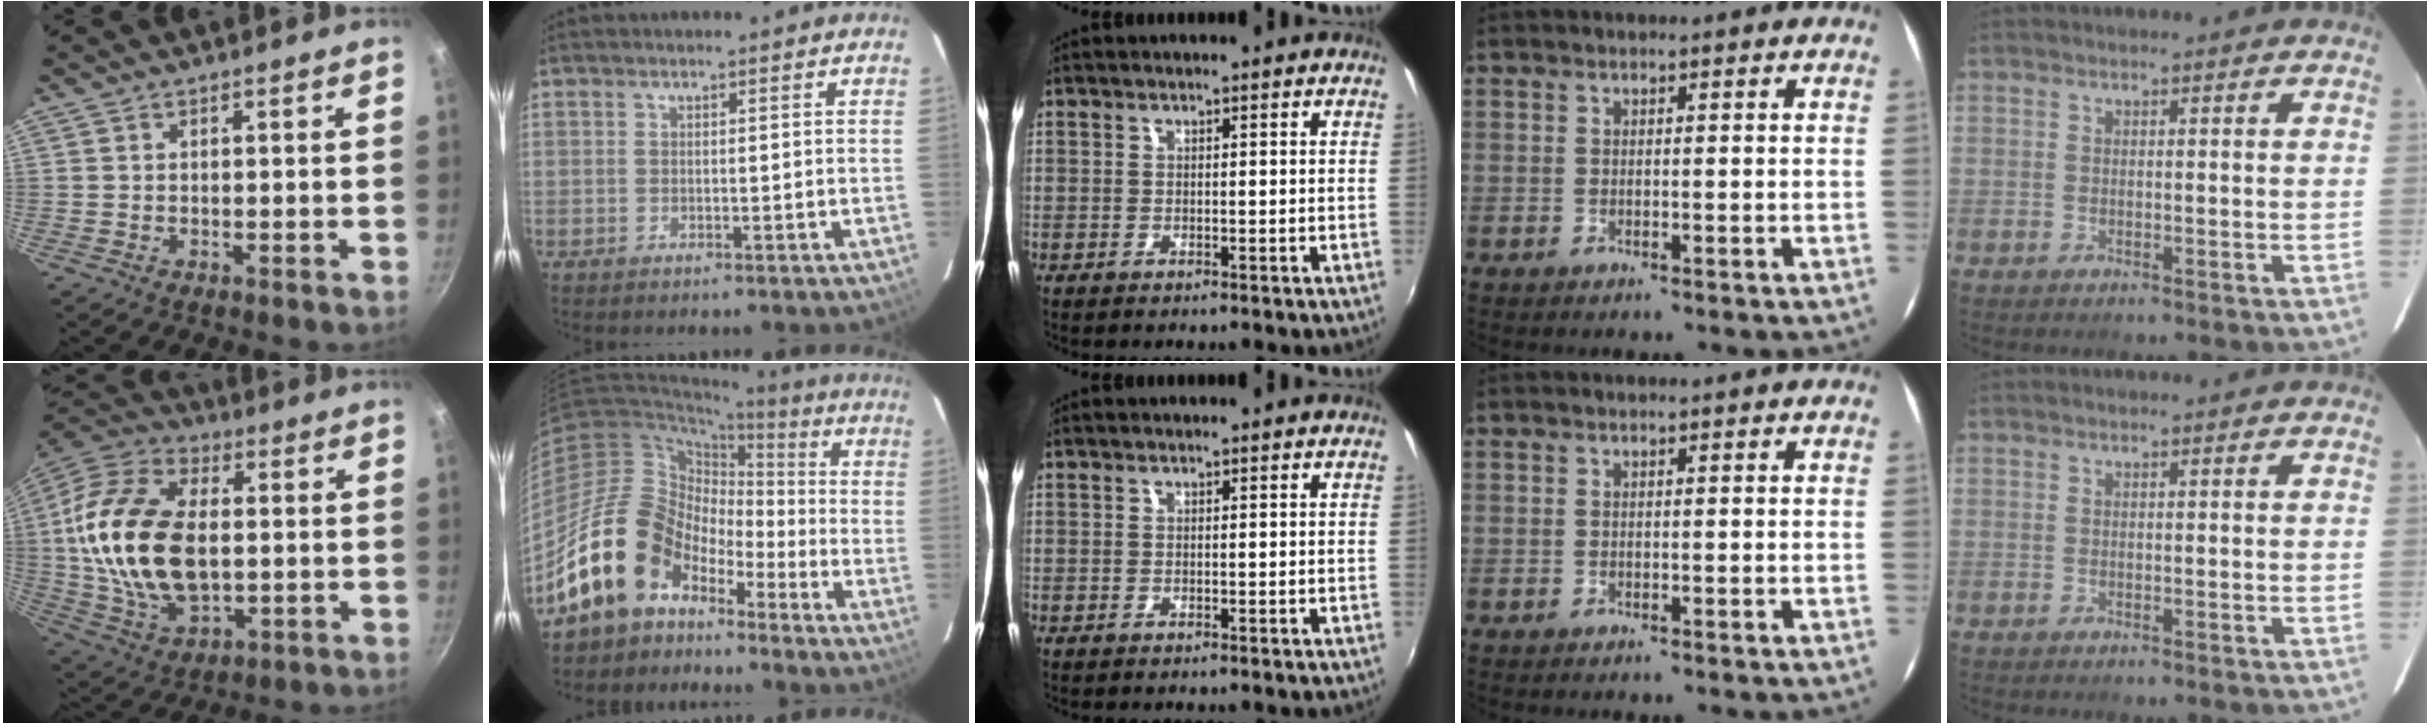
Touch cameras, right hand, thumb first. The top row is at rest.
{"thumb": {"total": 23.5, "force": [0.7, 14.1, 18.7], "torque": [-0.354, 0.013, 0.011]}, "index": {"total": 17.3, "force": [-11.2, 10.9, 7.2], "torque": [-0.149, 0.022, -0.179]}}